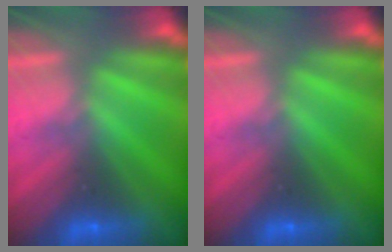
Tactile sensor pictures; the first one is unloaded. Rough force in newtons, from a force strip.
{"total": 0.0}